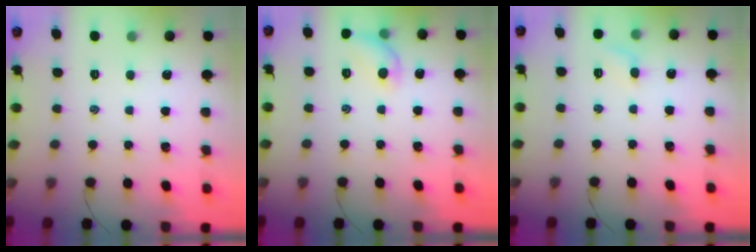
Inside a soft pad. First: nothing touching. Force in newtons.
{"total": 8.2, "press": 8.2, "slide": 0.8}
{"total": 5.3, "press": 5.1, "slide": 1.6}